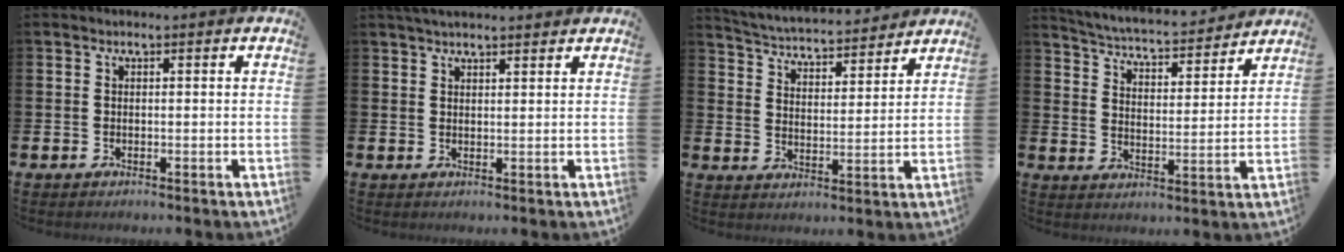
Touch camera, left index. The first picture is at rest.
{"total": 2.7, "force": [2.6, 0.5, 0.8], "torque": [-0.020, -0.002, 0.048]}
{"total": 4.4, "force": [4.4, 0.6, 0.3], "torque": [-0.036, -0.039, 0.073]}
{"total": 4.8, "force": [4.7, 0.5, 0.5], "torque": [-0.042, -0.043, 0.076]}